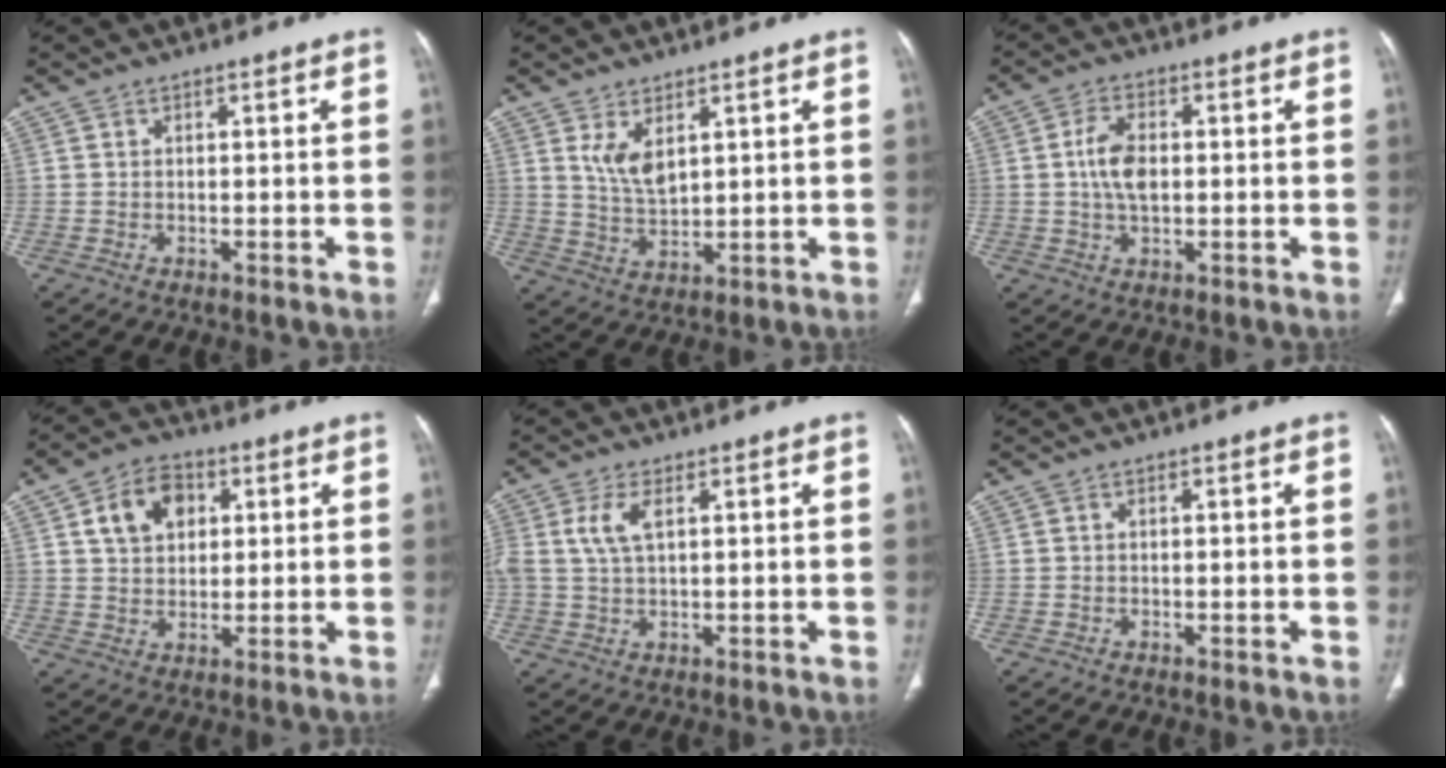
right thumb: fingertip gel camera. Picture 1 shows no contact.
{"total": 5.7, "force": [2.6, 2.7, 4.3], "torque": [-0.076, -0.021, 0.061]}
{"total": 6.3, "force": [0.3, 3.6, 5.1], "torque": [-0.099, 0.007, 0.004]}
{"total": 9.3, "force": [3.1, 6.8, 5.6], "torque": [-0.070, 0.000, 0.051]}
{"total": 5.3, "force": [1.6, 2.6, 4.3], "torque": [-0.103, 0.003, 0.035]}
{"total": 0.0}